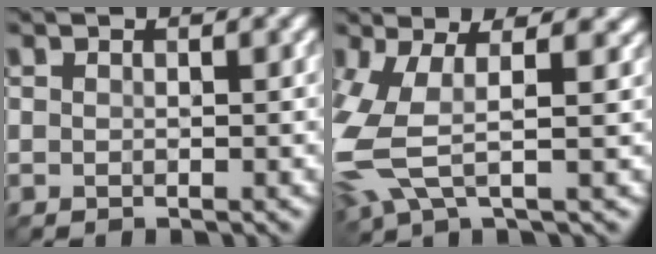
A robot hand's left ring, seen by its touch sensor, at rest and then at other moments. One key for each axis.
{"total": 8.1, "fx": 0.3, "fy": 3.6, "fz": 7.3, "tx": -0.202, "ty": -0.013, "tz": 0.001}